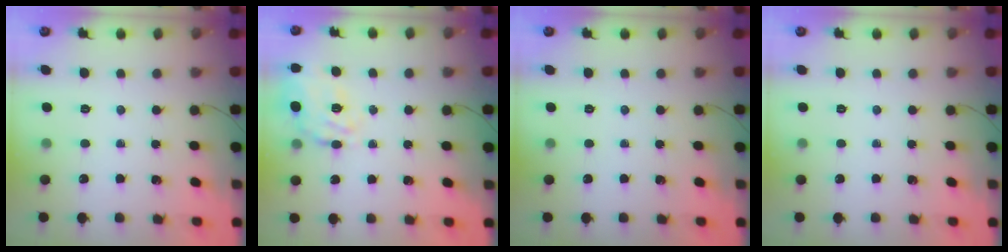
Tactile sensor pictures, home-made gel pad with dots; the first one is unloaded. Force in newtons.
{"total": 12.7, "press": 12.3, "slide": 3.2}
{"total": 0.0}
{"total": 0.0}